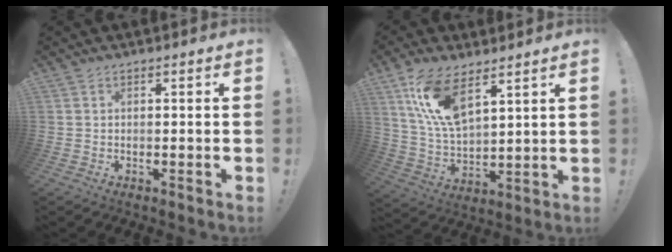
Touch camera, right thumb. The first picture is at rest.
{"total": 13.9, "force": [8.4, 5.7, 9.5], "torque": [-0.202, -0.036, 0.154]}